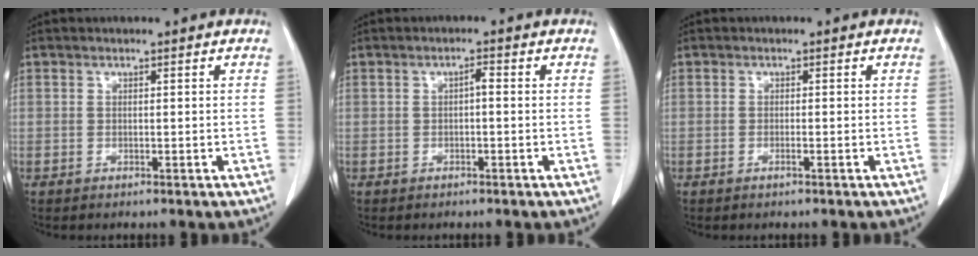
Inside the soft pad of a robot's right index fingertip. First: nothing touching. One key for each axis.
{"total": 1.2, "fx": -0.1, "fy": 0.4, "fz": 1.2, "tx": -0.019, "ty": 0.004, "tz": -0.002}
{"total": 0.9, "fx": -0.4, "fy": 0.0, "fz": 0.7, "tx": -0.017, "ty": -0.001, "tz": -0.007}